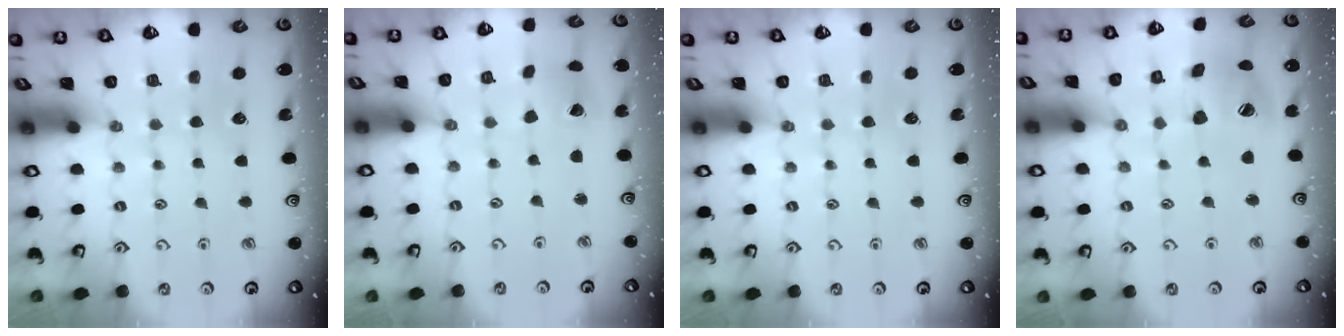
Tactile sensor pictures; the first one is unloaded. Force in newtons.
{"total": 4.7, "press": 4.7, "slide": 0.6}
{"total": 0.0}
{"total": 14.4, "press": 14.3, "slide": 2.0}